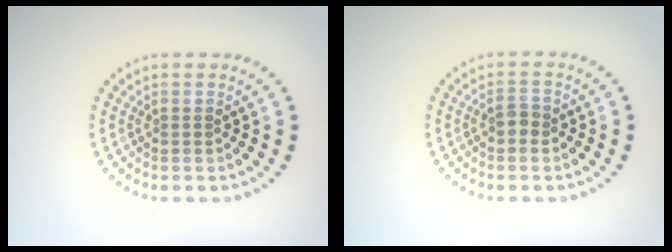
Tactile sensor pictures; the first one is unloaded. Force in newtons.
{"total": 1.3, "press": 1.3, "slide": 0.4}